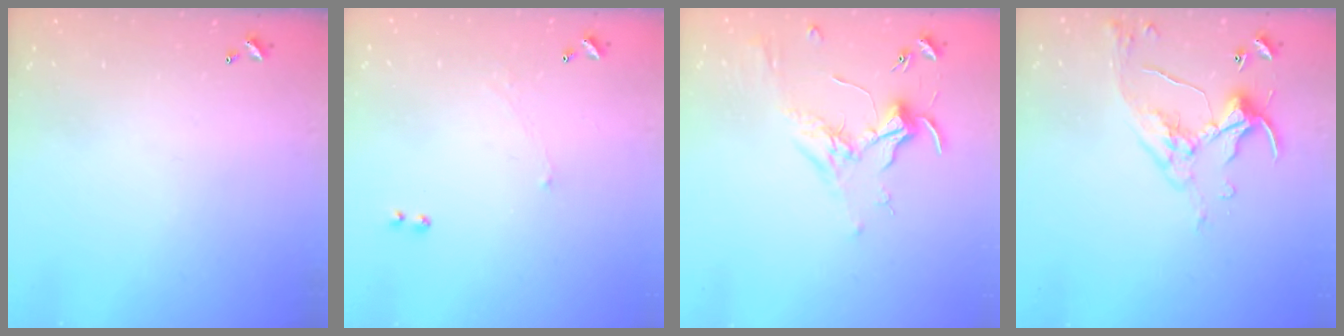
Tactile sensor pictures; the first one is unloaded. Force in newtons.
{"total": 1.0, "press": 0.7, "slide": 0.6}
{"total": 1.8, "press": 1.6, "slide": 0.7}
{"total": 7.0, "press": 6.9, "slide": 0.8}